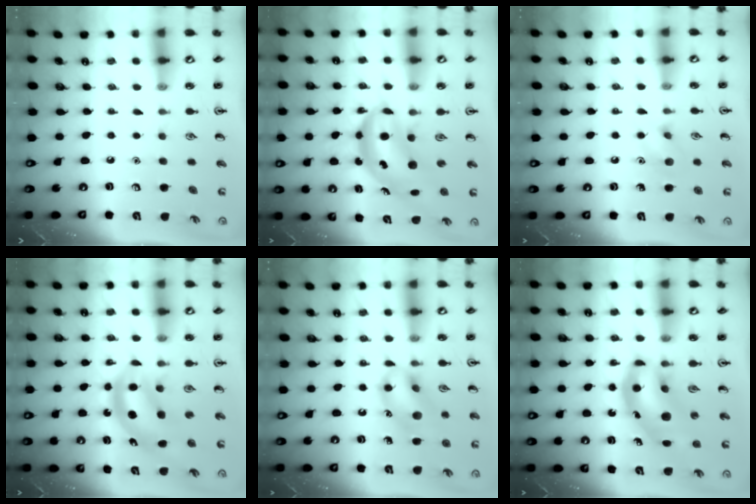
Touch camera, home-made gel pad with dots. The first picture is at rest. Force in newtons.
{"total": 6.3, "press": 6.0, "slide": 1.6}
{"total": 6.6, "press": 6.5, "slide": 1.0}
{"total": 5.8, "press": 5.7, "slide": 1.1}
{"total": 12.7, "press": 12.6, "slide": 1.7}
{"total": 9.7, "press": 9.3, "slide": 2.7}